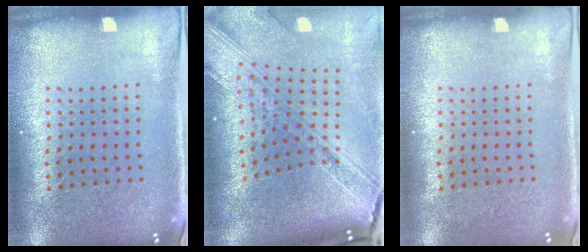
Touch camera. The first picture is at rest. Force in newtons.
{"total": 4.0, "press": 2.9, "slide": 2.7}
{"total": 0.0}